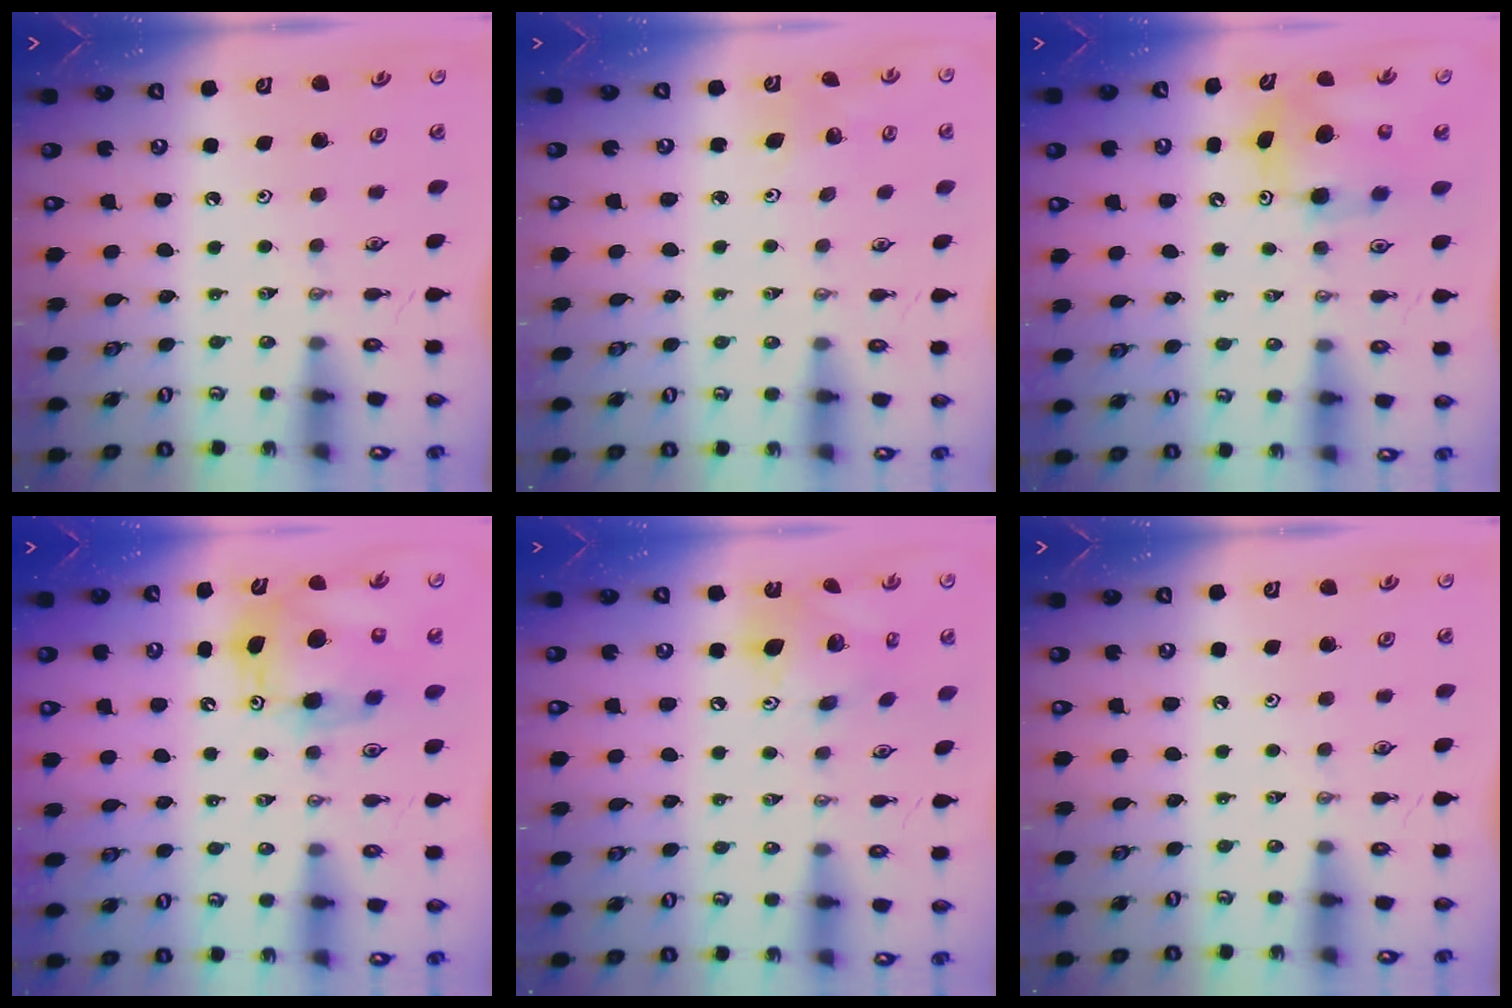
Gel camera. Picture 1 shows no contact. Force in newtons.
{"total": 3.4, "press": 2.8, "slide": 2.1}
{"total": 7.1, "press": 7.1, "slide": 0.1}
{"total": 12.6, "press": 12.5, "slide": 1.5}
{"total": 14.8, "press": 14.7, "slide": 1.2}
{"total": 0.0}